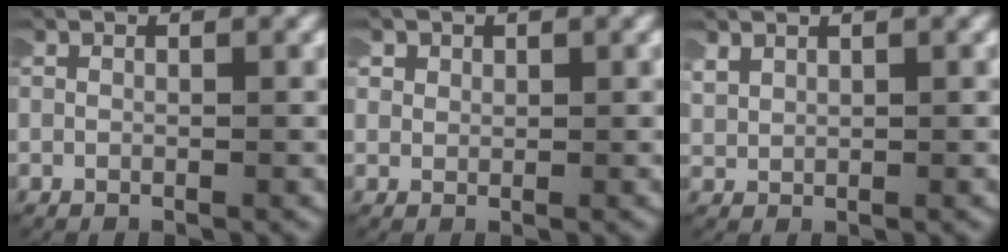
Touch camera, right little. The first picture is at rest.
{"total": 1.4, "force": [0.5, 1.3, 0.4], "torque": [-0.018, 0.000, 0.007]}
{"total": 1.7, "force": [1.1, 0.9, 0.8], "torque": [-0.024, -0.003, 0.029]}